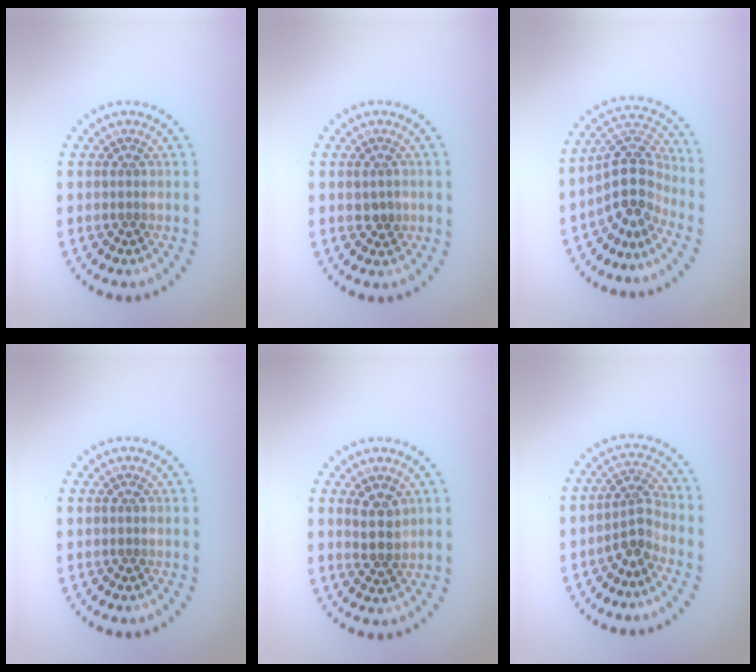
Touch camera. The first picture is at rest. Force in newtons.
{"total": 1.3, "press": 1.3, "slide": 0.1}
{"total": 4.4, "press": 3.7, "slide": 2.4}
{"total": 0.0}
{"total": 2.3, "press": 2.0, "slide": 1.0}
{"total": 2.7, "press": 2.0, "slide": 1.8}